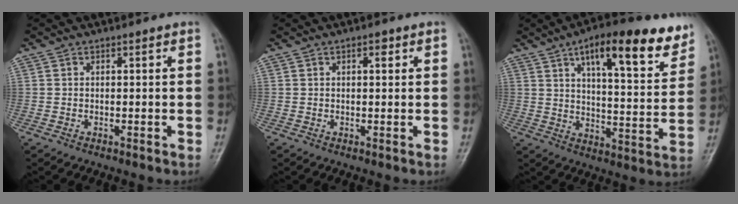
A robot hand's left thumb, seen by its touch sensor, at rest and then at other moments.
{"total": 1.5, "force": [0.7, 0.7, 1.2], "torque": [-0.013, 0.001, 0.007]}
{"total": 18.3, "force": [10.8, 6.1, 13.5], "torque": [-0.155, -0.041, 0.158]}